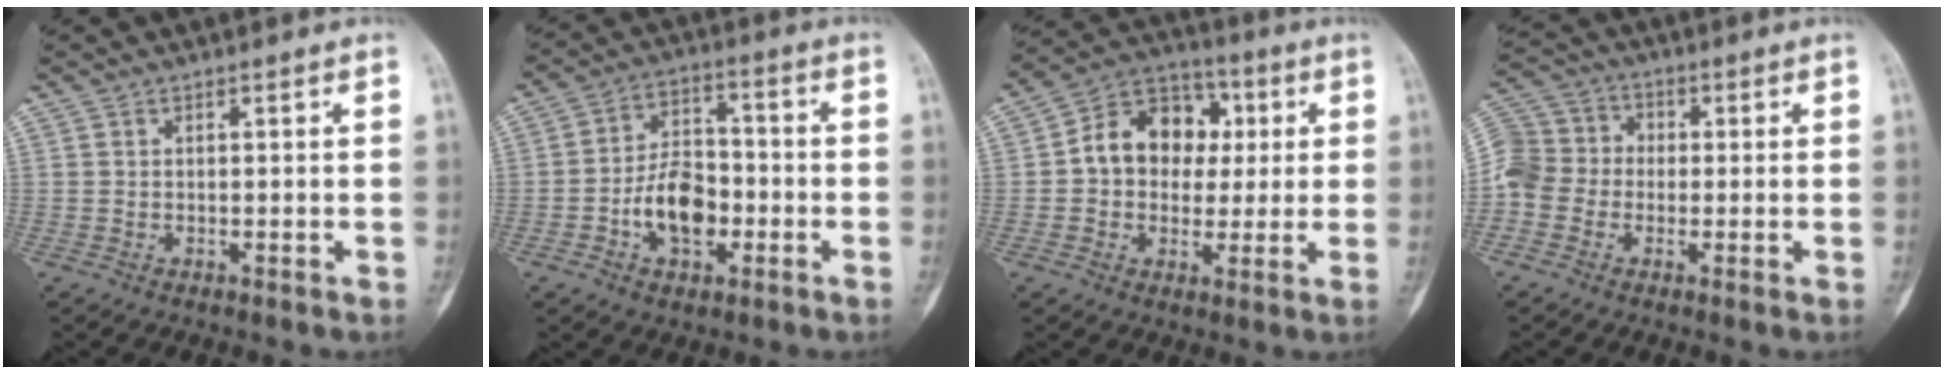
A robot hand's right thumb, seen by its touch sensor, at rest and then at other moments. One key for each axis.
{"total": 11.2, "fx": -3.2, "fy": 7.0, "fz": 8.1, "tx": -0.116, "ty": 0.032, "tz": -0.057}
{"total": 13.4, "fx": 1.6, "fy": 10.7, "fz": 8.0, "tx": -0.082, "ty": 0.024, "tz": 0.017}
{"total": 8.8, "fx": -1.5, "fy": 7.9, "fz": 3.6, "tx": -0.052, "ty": 0.031, "tz": -0.041}